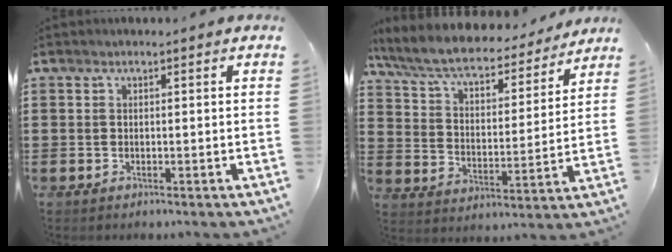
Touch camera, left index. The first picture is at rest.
{"total": 7.4, "force": [6.5, 1.4, 3.3], "torque": [-0.093, -0.039, 0.109]}